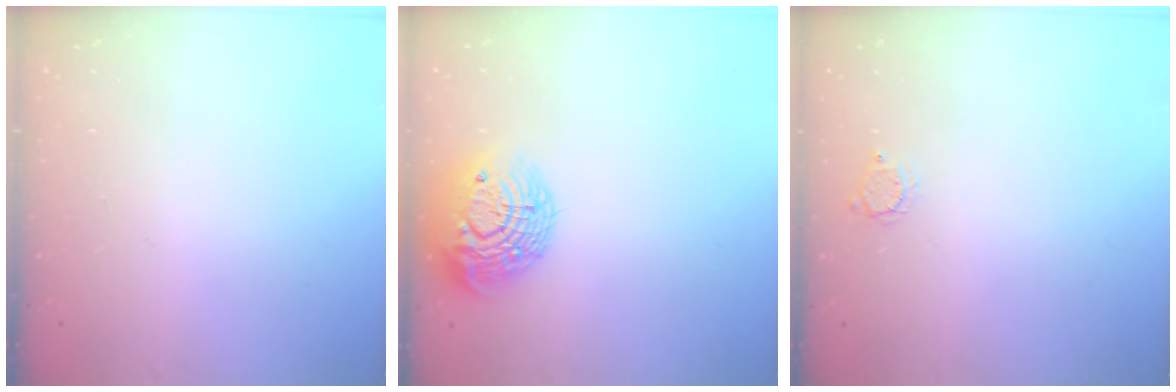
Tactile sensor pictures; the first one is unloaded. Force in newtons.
{"total": 16.7, "press": 16.7, "slide": 1.0}
{"total": 2.7, "press": 2.7, "slide": 0.2}